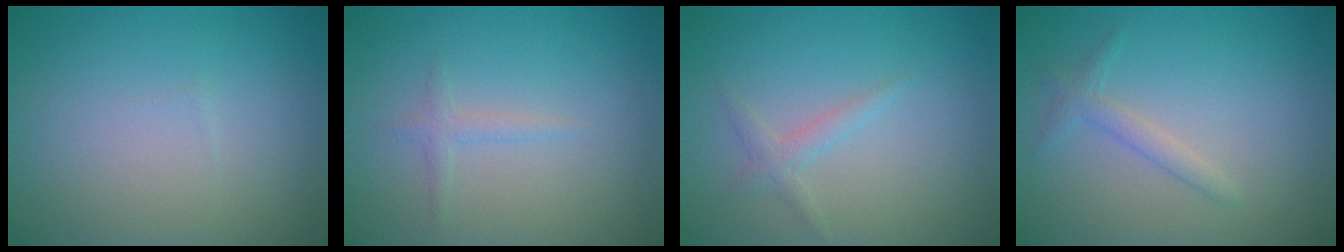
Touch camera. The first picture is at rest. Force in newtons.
{"total": 1.0, "press": 1.0, "slide": 0.1}
{"total": 1.3, "press": 1.3, "slide": 0.0}
{"total": 1.4, "press": 1.4, "slide": 0.1}